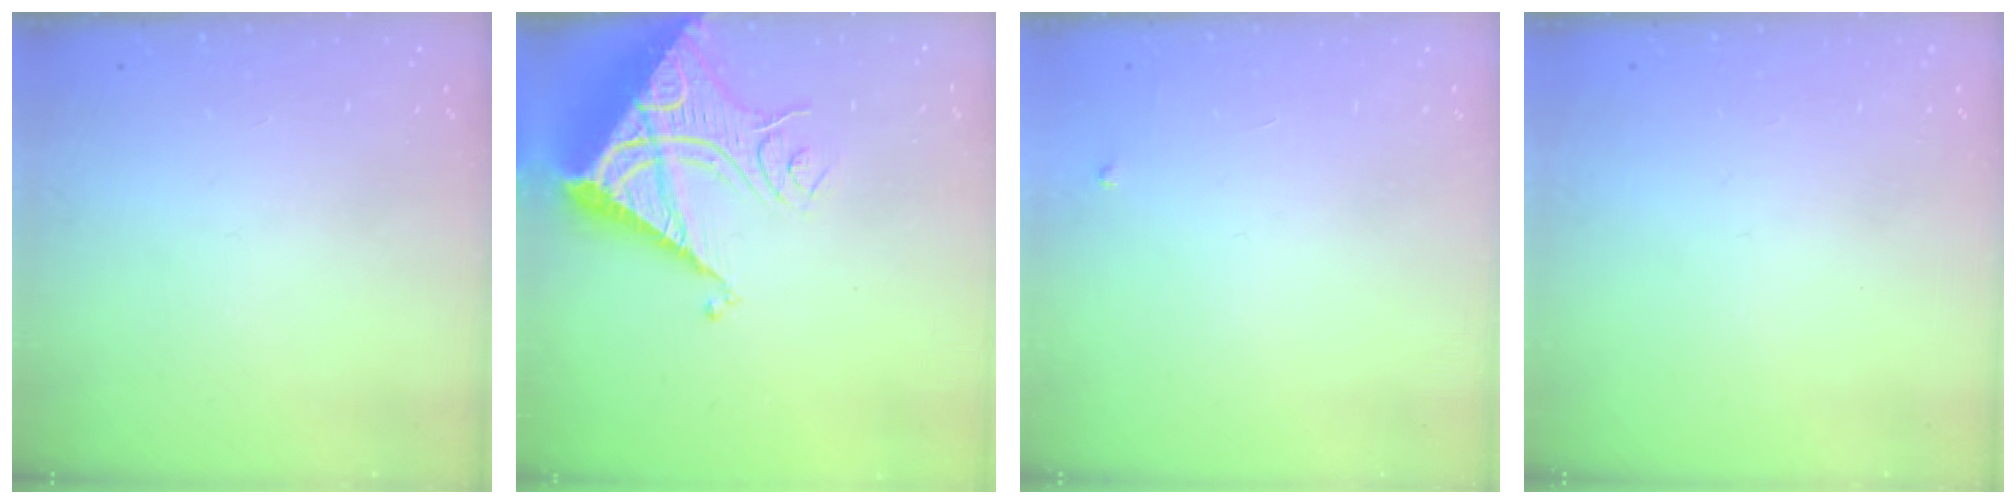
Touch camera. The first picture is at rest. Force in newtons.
{"total": 13.7, "press": 13.7, "slide": 1.3}
{"total": 2.6, "press": 2.6, "slide": 0.4}
{"total": 0.0}